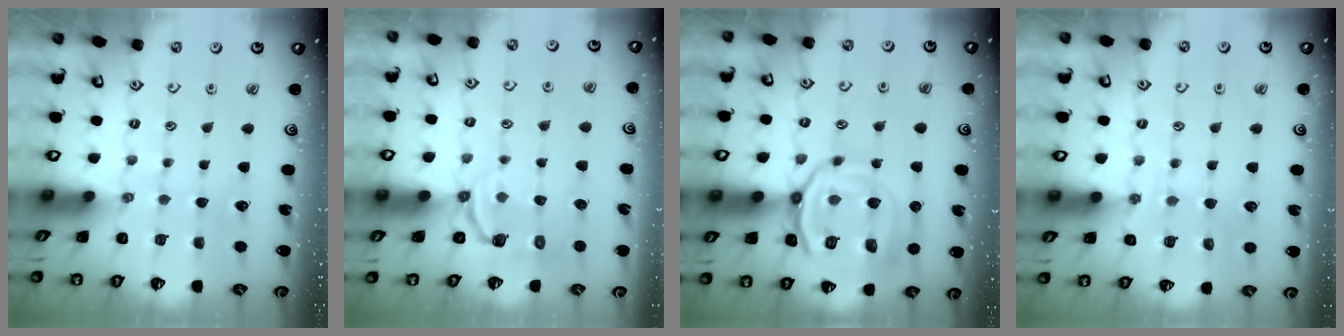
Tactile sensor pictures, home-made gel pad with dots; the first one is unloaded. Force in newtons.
{"total": 3.8, "press": 1.9, "slide": 3.3}
{"total": 17.5, "press": 17.4, "slide": 1.6}
{"total": 5.9, "press": 5.8, "slide": 0.8}